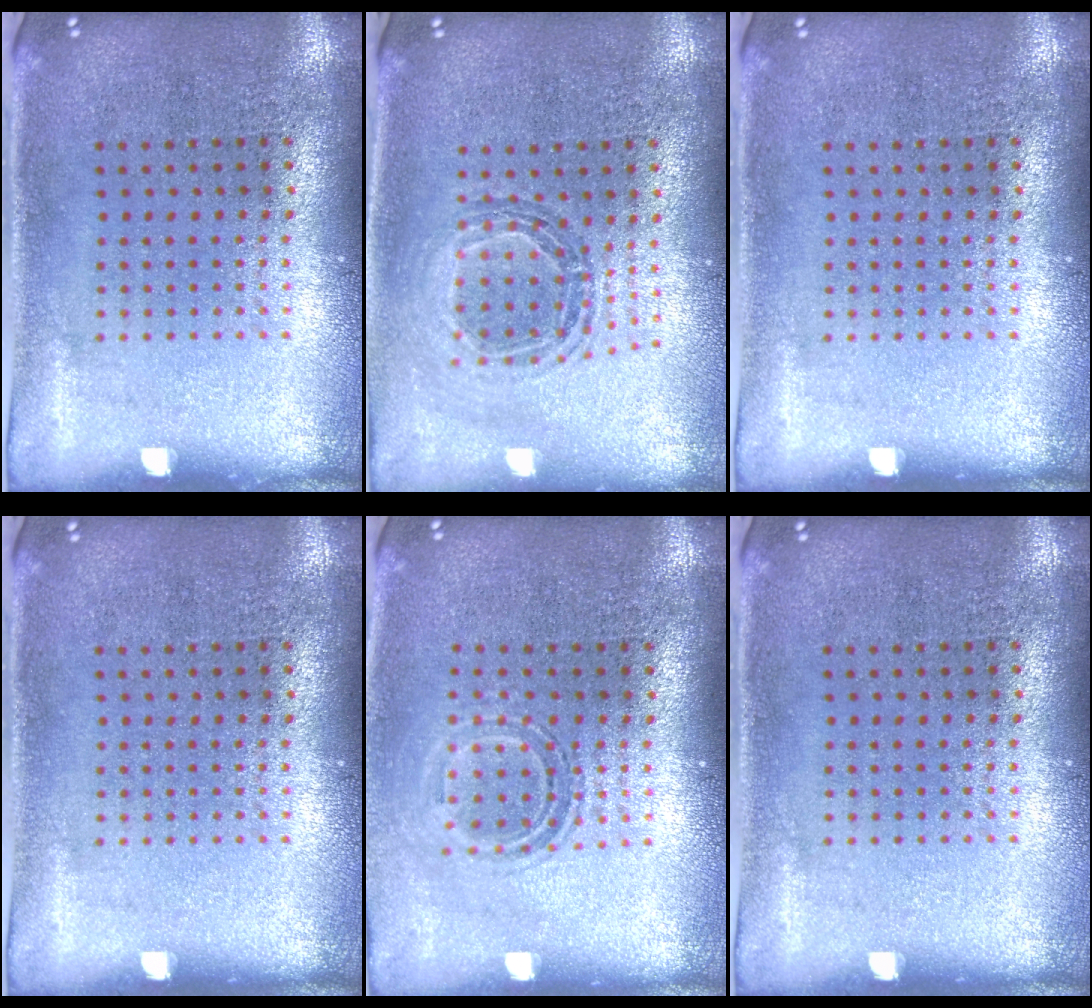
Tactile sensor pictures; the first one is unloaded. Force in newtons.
{"total": 0.8, "press": 0.8, "slide": 0.1}
{"total": 0.0}
{"total": 0.0}
{"total": 1.5, "press": 1.2, "slide": 1.0}
{"total": 0.0}